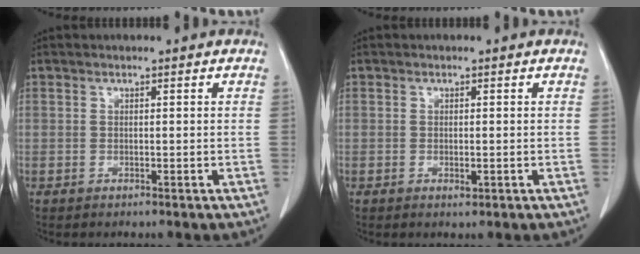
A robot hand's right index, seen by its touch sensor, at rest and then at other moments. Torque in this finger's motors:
{"motor_torque": [0.16, -0.03, -0.01, 0.00]}